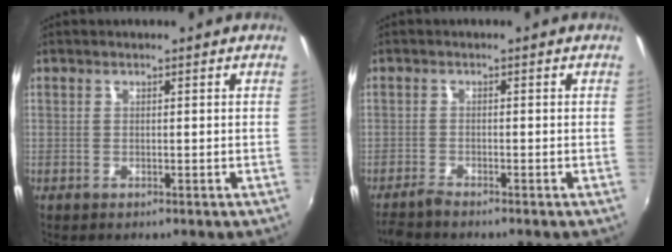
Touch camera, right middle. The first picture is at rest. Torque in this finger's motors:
{"motor_torque": [0.14, -0.23, 0.09, 0.03]}